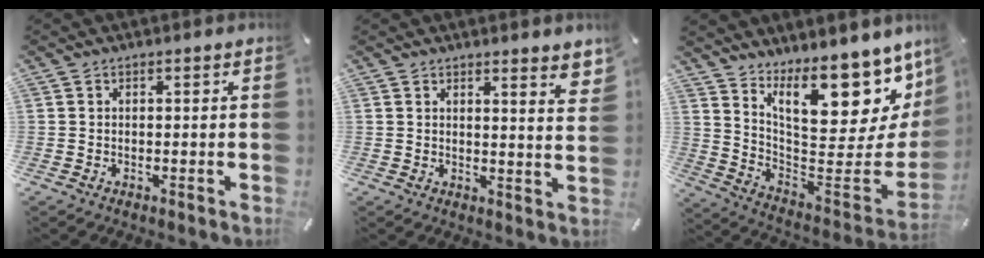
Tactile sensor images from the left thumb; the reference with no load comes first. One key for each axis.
{"total": 3.9, "fx": 3.3, "fy": 0.1, "fz": 2.0, "tx": -0.023, "ty": -0.030, "tz": 0.054}
{"total": 21.1, "fx": 14.0, "fy": 8.8, "fz": 13.0, "tx": -0.153, "ty": -0.123, "tz": 0.237}